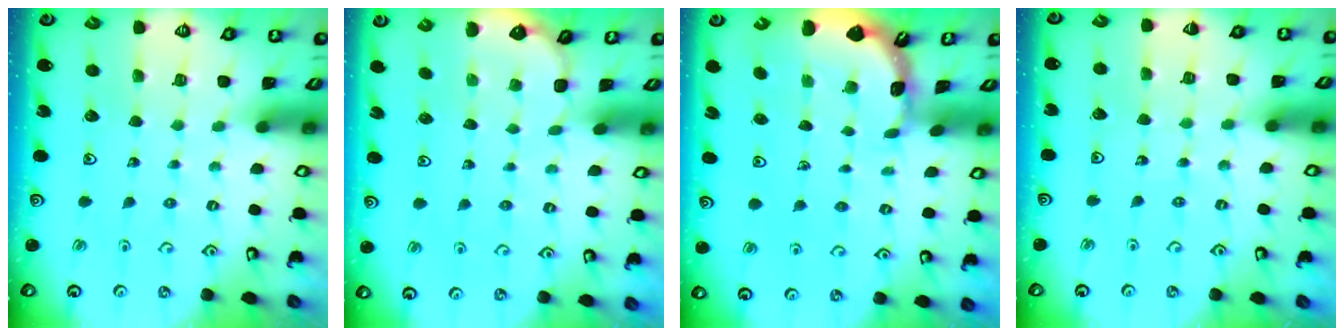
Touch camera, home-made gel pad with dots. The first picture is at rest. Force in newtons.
{"total": 1.6, "press": 0.9, "slide": 1.3}
{"total": 1.6, "press": 1.6, "slide": 0.2}
{"total": 4.2, "press": 4.2, "slide": 0.5}